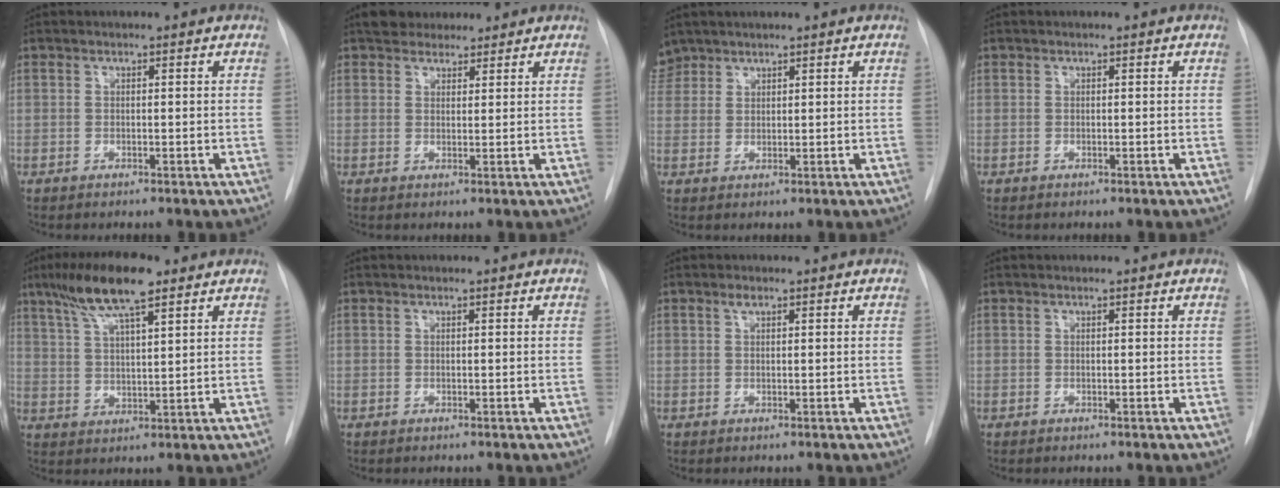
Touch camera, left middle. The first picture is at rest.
{"total": 4.6, "force": [3.9, 2.3, 1.2], "torque": [-0.015, 0.015, 0.064]}
{"total": 3.6, "force": [3.0, 2.0, -0.1], "torque": [0.003, 0.010, 0.062]}
{"total": 0.0}
{"total": 10.6, "force": [6.9, 1.7, 7.8], "torque": [-0.155, 0.016, 0.124]}
{"total": 0.0}
{"total": 0.9, "force": [0.6, 0.3, 0.5], "torque": [-0.014, 0.003, 0.010]}
{"total": 0.0}